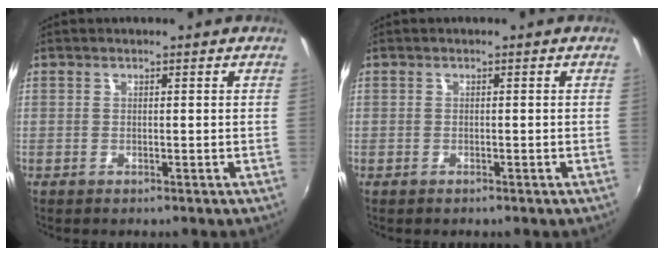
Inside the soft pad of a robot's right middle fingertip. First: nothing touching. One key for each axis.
{"total": 0.6, "fx": -0.5, "fy": 0.2, "fz": 0.2, "tx": -0.004, "ty": -0.001, "tz": -0.010}